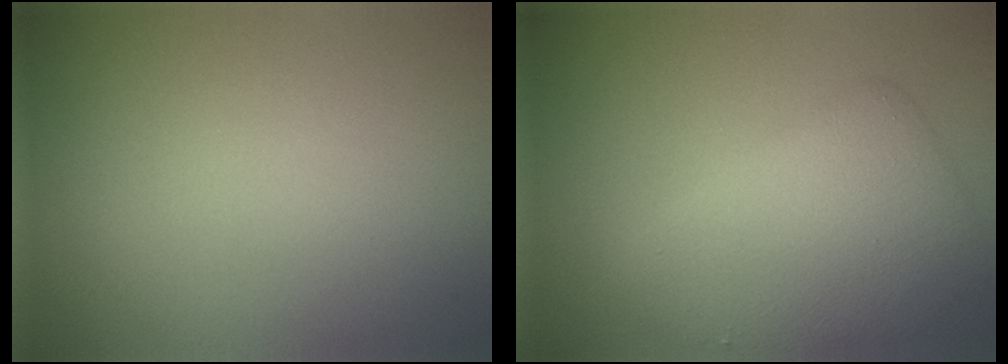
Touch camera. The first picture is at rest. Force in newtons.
{"total": 6.1, "press": 6.1, "slide": 0.1}